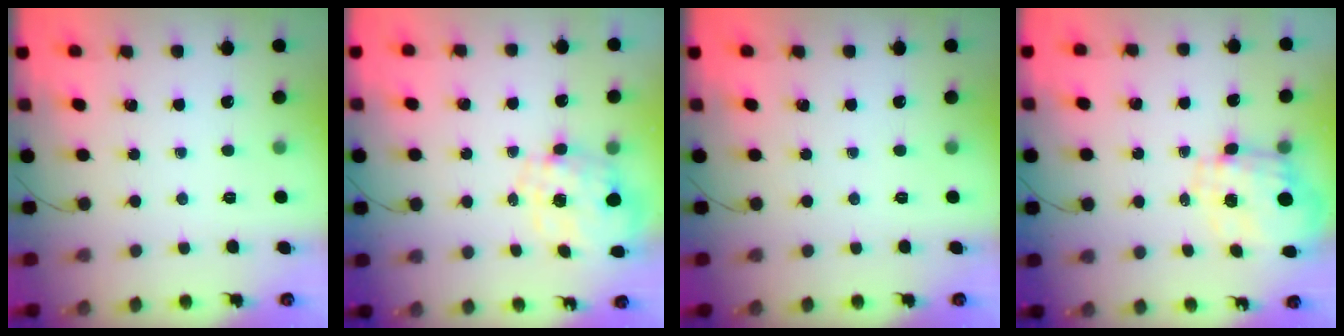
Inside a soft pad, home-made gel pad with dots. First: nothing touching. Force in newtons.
{"total": 2.5, "press": 2.3, "slide": 1.0}
{"total": 0.0}
{"total": 3.4, "press": 3.1, "slide": 1.4}